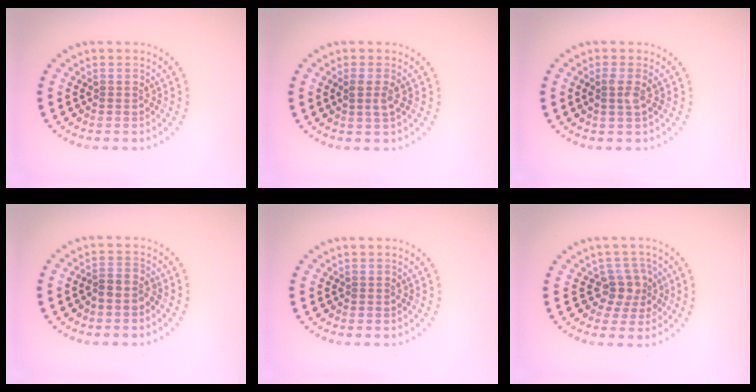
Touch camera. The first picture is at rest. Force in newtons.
{"total": 1.4, "press": 1.3, "slide": 0.5}
{"total": 1.1, "press": 1.0, "slide": 0.4}
{"total": 1.5, "press": 1.2, "slide": 0.9}
{"total": 0.0}
{"total": 2.7, "press": 2.3, "slide": 1.5}